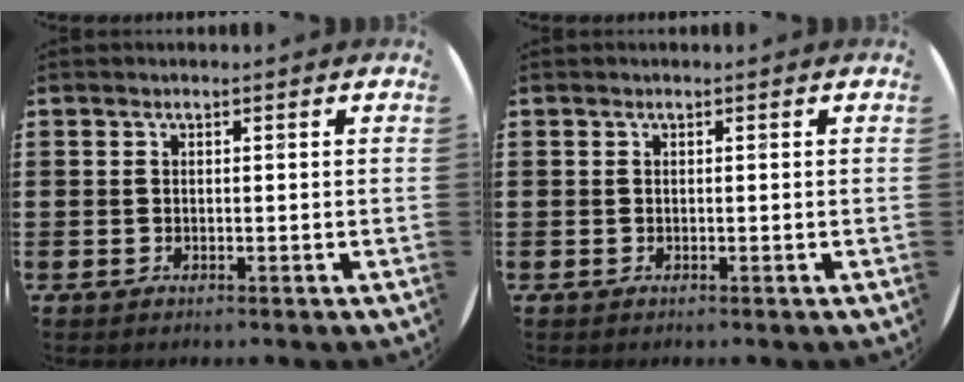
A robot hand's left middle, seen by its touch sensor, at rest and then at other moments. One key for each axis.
{"total": 0.0}